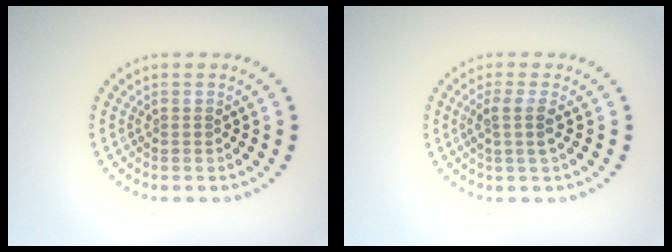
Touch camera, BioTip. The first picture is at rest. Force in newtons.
{"total": 2.0, "press": 1.6, "slide": 1.2}